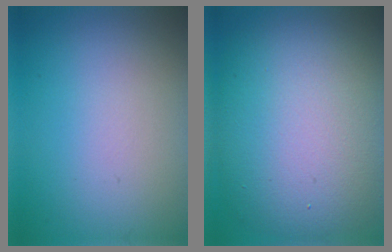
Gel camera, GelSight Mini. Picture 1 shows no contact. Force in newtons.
{"total": 13.4, "press": 13.4, "slide": 0.4}